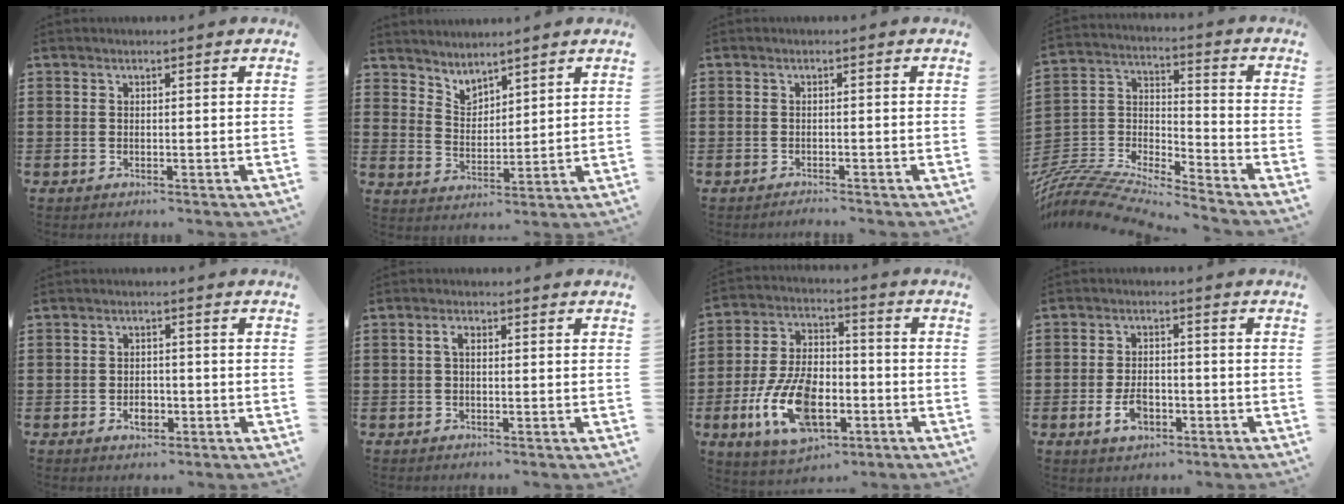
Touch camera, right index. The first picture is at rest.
{"total": 3.5, "force": [3.3, 0.7, -0.5], "torque": [-0.005, -0.012, 0.064]}
{"total": 0.8, "force": [-0.8, 0.0, 0.1], "torque": [-0.005, -0.001, -0.016]}
{"total": 7.6, "force": [-7.3, 0.9, 1.8], "torque": [-0.060, -0.011, -0.156]}
{"total": 2.7, "force": [-1.0, 1.7, 1.8], "torque": [-0.026, -0.002, -0.021]}
{"total": 1.7, "force": [0.1, 0.8, 1.5], "torque": [-0.039, 0.001, -0.002]}
{"total": 12.9, "force": [-4.4, 7.2, 9.8], "torque": [-0.224, 0.001, -0.081]}
{"total": 4.7, "force": [-1.9, 2.6, 3.4], "torque": [-0.073, 0.002, -0.037]}